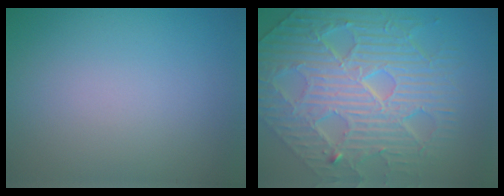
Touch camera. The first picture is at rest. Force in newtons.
{"total": 10.8, "press": 7.4, "slide": 7.9}